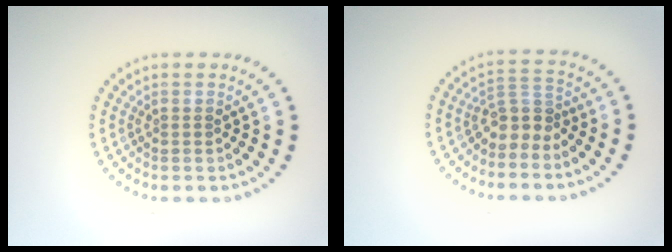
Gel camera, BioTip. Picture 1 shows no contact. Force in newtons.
{"total": 2.8, "press": 2.0, "slide": 1.9}